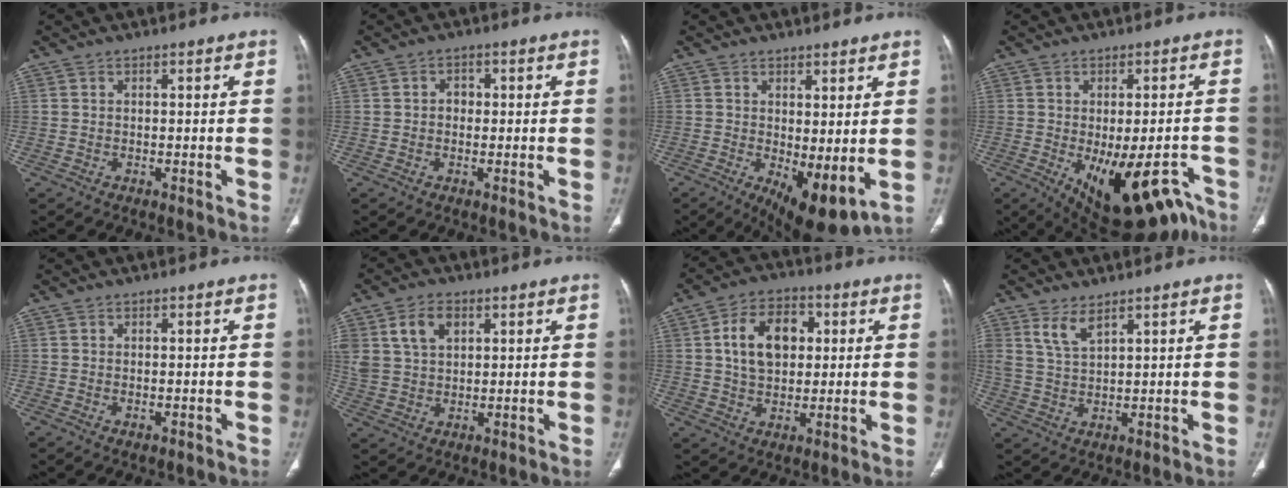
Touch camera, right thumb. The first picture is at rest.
{"total": 2.1, "force": [0.1, 1.7, 1.1], "torque": [-0.007, 0.006, -0.003]}
{"total": 9.5, "force": [-0.7, 3.7, 8.7], "torque": [-0.129, -0.021, 0.004]}
{"total": 17.6, "force": [-9.9, 7.9, 12.3], "torque": [-0.118, 0.028, -0.124]}
{"total": 0.7, "force": [-0.2, 0.3, 0.6], "torque": [-0.011, -0.001, -0.001]}
{"total": 8.0, "force": [3.5, 5.4, 4.8], "torque": [-0.079, -0.006, 0.071]}
{"total": 12.1, "force": [2.5, 8.3, 8.4], "torque": [-0.117, 0.007, 0.040]}
{"total": 4.4, "force": [3.1, 1.6, 2.8], "torque": [-0.057, -0.021, 0.070]}